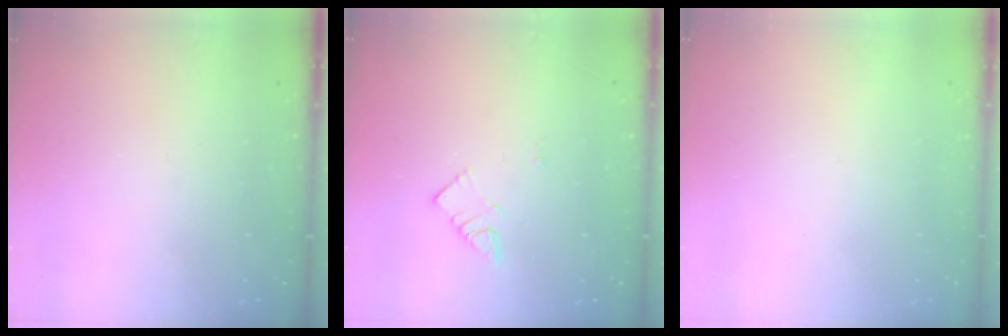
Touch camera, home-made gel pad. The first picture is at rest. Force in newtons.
{"total": 3.0, "press": 3.0, "slide": 0.4}
{"total": 1.5, "press": 1.5, "slide": 0.1}